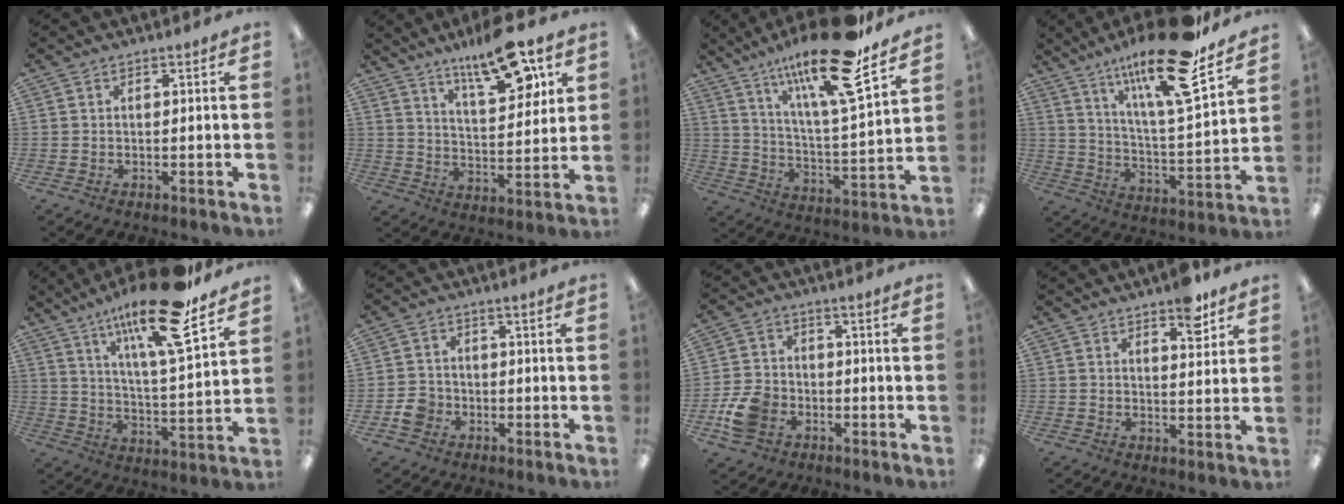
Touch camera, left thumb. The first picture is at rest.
{"total": 16.4, "force": [11.0, 5.5, 10.8], "torque": [-0.161, -0.054, 0.179]}
{"total": 21.6, "force": [15.1, 4.3, 14.8], "torque": [-0.257, -0.088, 0.243]}
{"total": 21.2, "force": [14.9, 4.3, 14.4], "torque": [-0.250, -0.085, 0.240]}
{"total": 19.9, "force": [13.6, 4.2, 13.9], "torque": [-0.238, -0.071, 0.217]}
{"total": 4.7, "force": [-2.0, 3.8, 1.8], "torque": [-0.032, 0.010, -0.036]}
{"total": 9.0, "force": [-3.7, 6.7, 4.8], "torque": [-0.096, 0.017, -0.066]}
{"total": 6.4, "force": [4.5, 2.5, 3.8], "torque": [-0.038, -0.027, 0.072]}